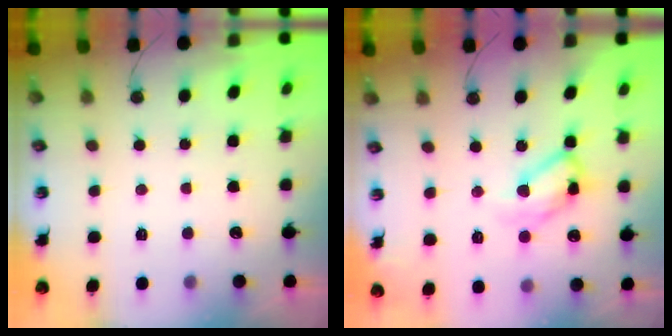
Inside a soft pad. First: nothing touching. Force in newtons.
{"total": 12.3, "press": 12.2, "slide": 1.1}